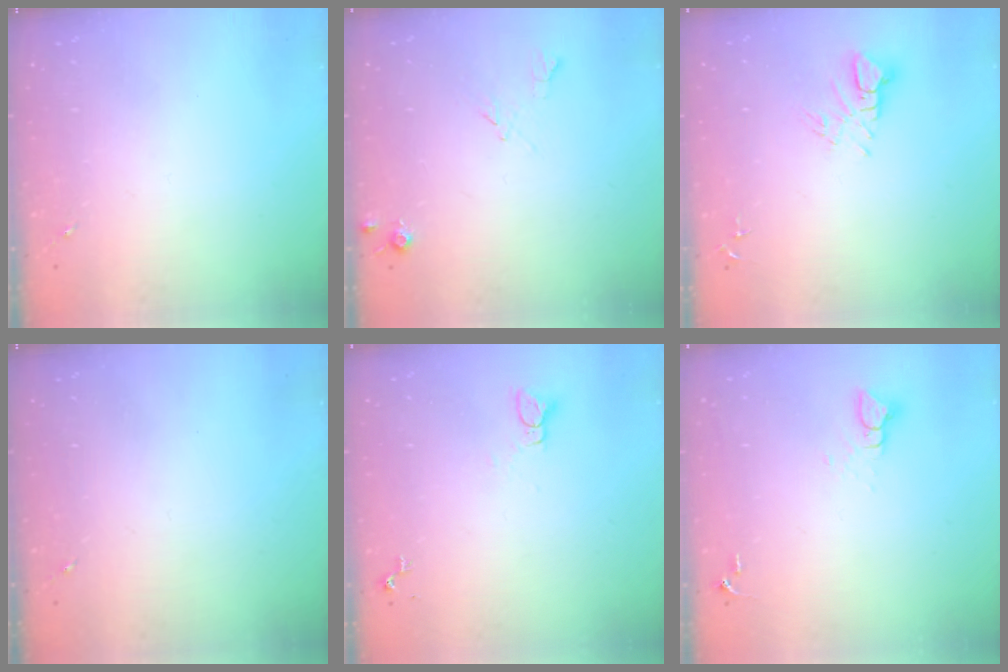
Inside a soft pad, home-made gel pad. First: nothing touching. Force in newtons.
{"total": 5.8, "press": 5.8, "slide": 0.8}
{"total": 6.0, "press": 6.0, "slide": 0.2}
{"total": 0.0}
{"total": 2.2, "press": 2.2, "slide": 0.1}
{"total": 3.9, "press": 3.9, "slide": 0.4}